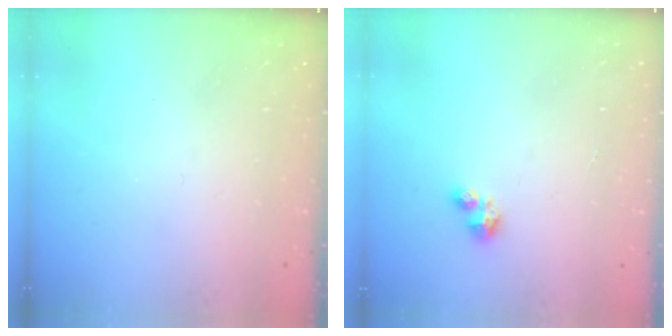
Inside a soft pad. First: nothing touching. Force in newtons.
{"total": 2.9, "press": 2.9, "slide": 0.4}